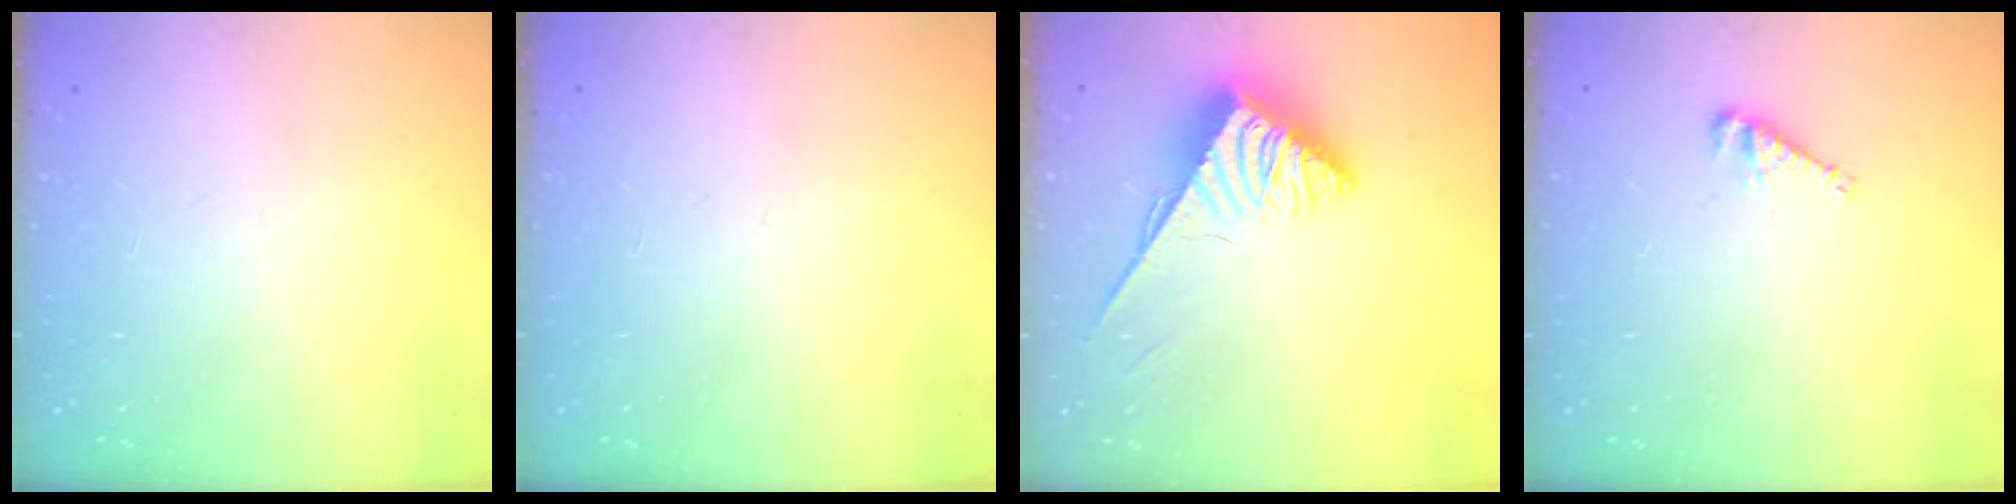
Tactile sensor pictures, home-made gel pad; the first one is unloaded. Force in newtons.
{"total": 0.0}
{"total": 3.8, "press": 3.8, "slide": 0.5}
{"total": 4.6, "press": 4.6, "slide": 0.3}